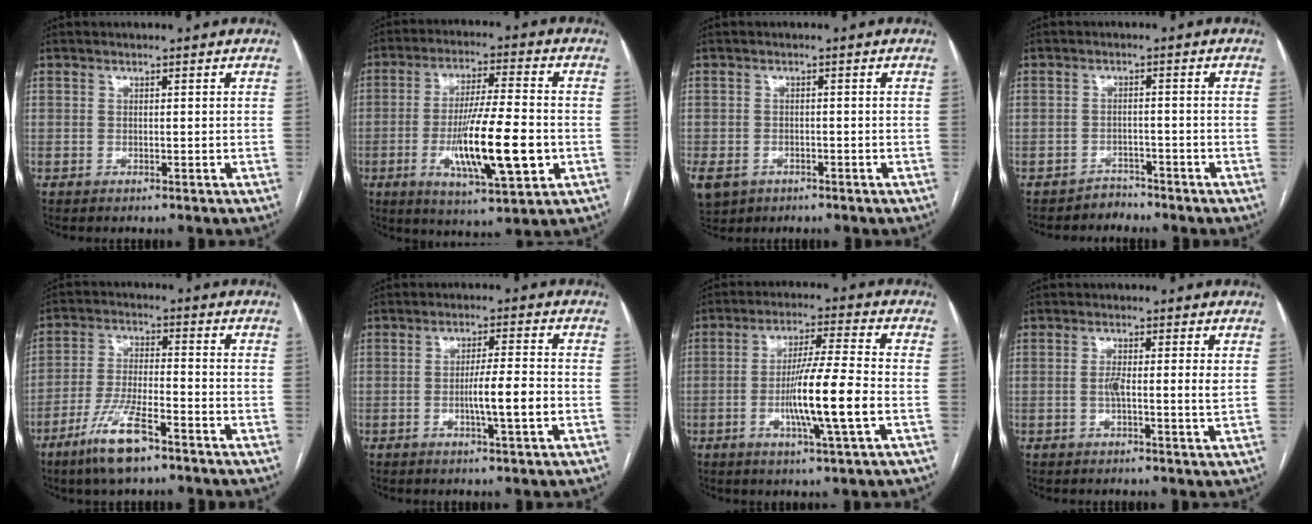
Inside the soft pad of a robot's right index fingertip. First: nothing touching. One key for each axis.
{"total": 14.8, "fx": -3.5, "fy": 2.0, "fz": 14.3, "tx": -0.254, "ty": -0.014, "tz": -0.055}
{"total": 12.9, "fx": -6.0, "fy": 10.2, "fz": 5.0, "tx": -0.161, "ty": -0.012, "tz": -0.079}
{"total": 2.3, "fx": -2.0, "fy": 0.9, "fz": -0.8, "tx": 0.016, "ty": 0.001, "tz": -0.031}
{"total": 9.7, "fx": -6.2, "fy": 1.8, "fz": 7.3, "tx": -0.147, "ty": -0.016, "tz": -0.115}
{"total": 6.0, "fx": -1.6, "fy": 0.0, "fz": 5.8, "tx": -0.098, "ty": -0.002, "tz": -0.026}
{"total": 11.1, "fx": -2.7, "fy": -0.4, "fz": 10.8, "tx": -0.198, "ty": -0.009, "tz": -0.052}
{"total": 3.8, "fx": 0.1, "fy": 0.3, "fz": 3.8, "tx": -0.070, "ty": -0.001, "tz": -0.001}